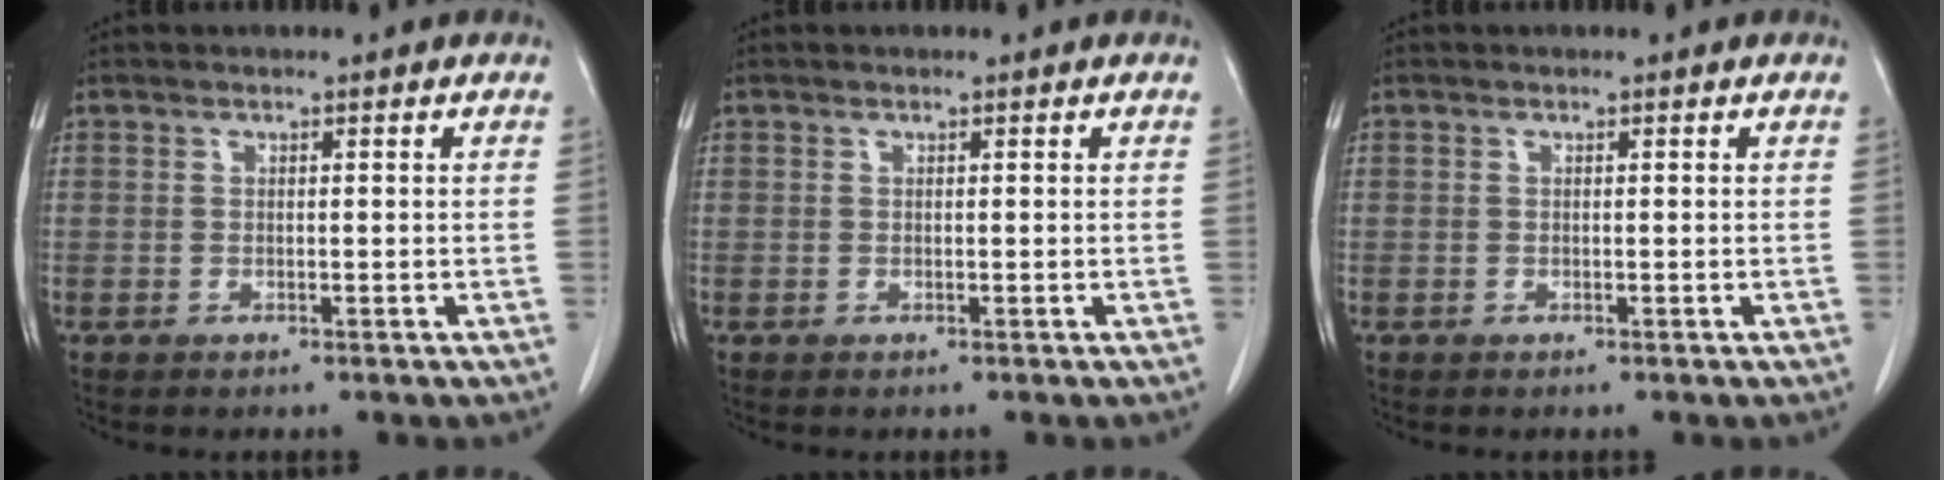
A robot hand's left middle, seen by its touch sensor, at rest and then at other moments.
{"total": 0.0}
{"total": 0.0}